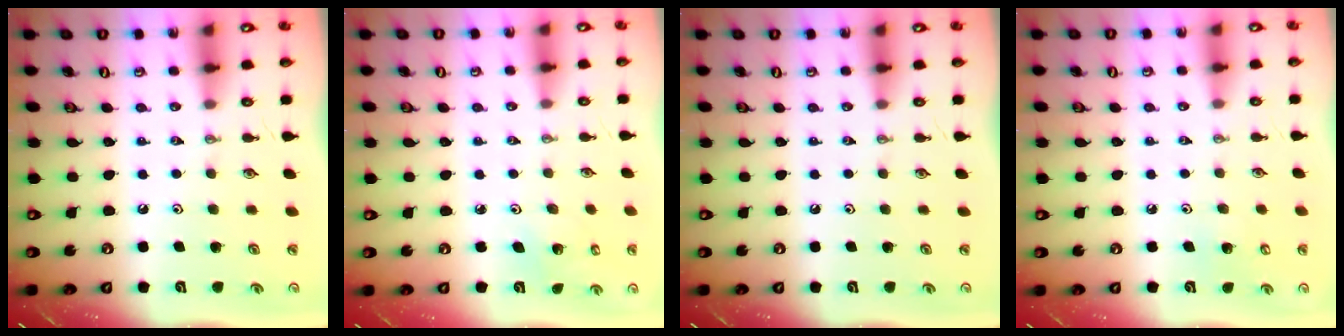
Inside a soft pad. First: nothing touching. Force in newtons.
{"total": 2.0, "press": 2.0, "slide": 0.1}
{"total": 0.0}
{"total": 5.0, "press": 4.9, "slide": 0.4}